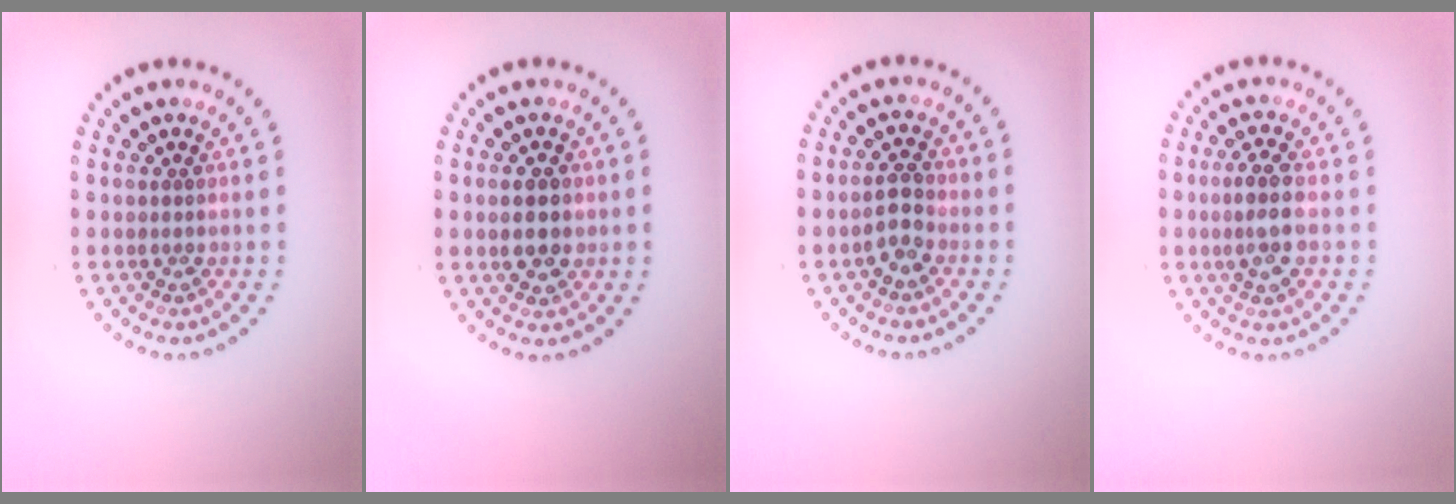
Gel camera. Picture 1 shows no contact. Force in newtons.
{"total": 2.8, "press": 2.8, "slide": 0.2}
{"total": 2.2, "press": 2.2, "slide": 0.5}
{"total": 2.8, "press": 2.7, "slide": 0.9}